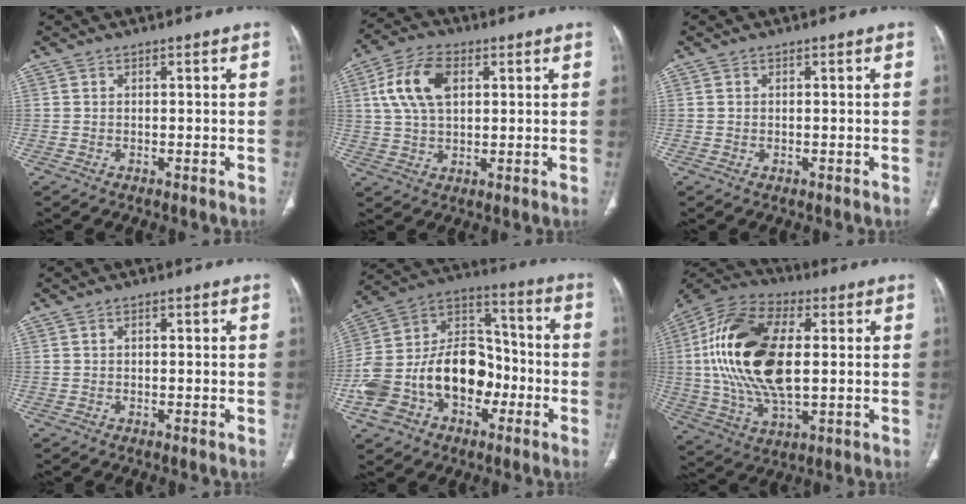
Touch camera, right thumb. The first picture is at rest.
{"total": 10.9, "force": [3.1, 6.5, 8.2], "torque": [-0.157, 0.007, 0.056]}
{"total": 0.0}
{"total": 0.9, "force": [0.3, 0.6, 0.7], "torque": [-0.011, 0.005, 0.003]}
{"total": 21.9, "force": [-6.2, 15.3, 14.3], "torque": [-0.245, 0.070, -0.103]}
{"total": 23.6, "force": [2.5, 12.3, 20.0], "torque": [-0.401, 0.001, 0.041]}